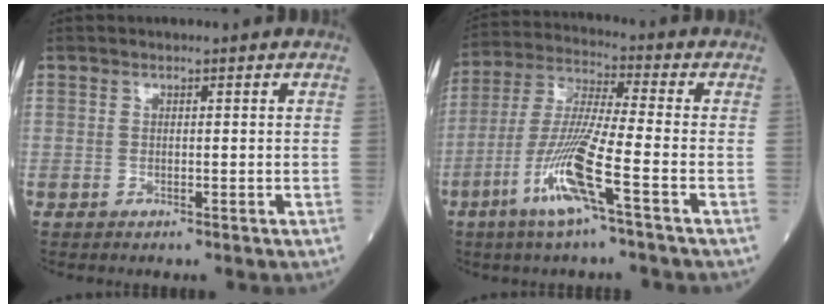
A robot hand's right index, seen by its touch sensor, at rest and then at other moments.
{"total": 11.8, "force": [-5.3, -0.4, 10.5], "torque": [-0.220, -0.010, -0.108]}